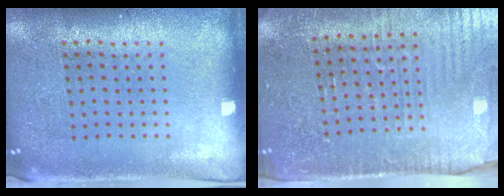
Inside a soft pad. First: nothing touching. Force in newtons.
{"total": 3.5, "press": 3.4, "slide": 0.5}